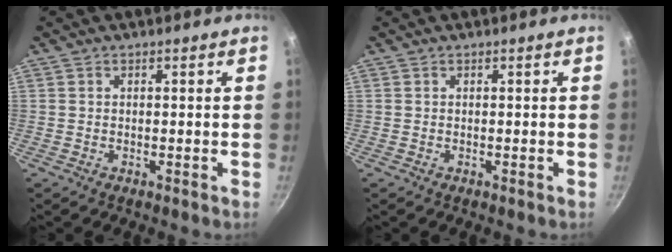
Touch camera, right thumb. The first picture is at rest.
{"total": 0.0}